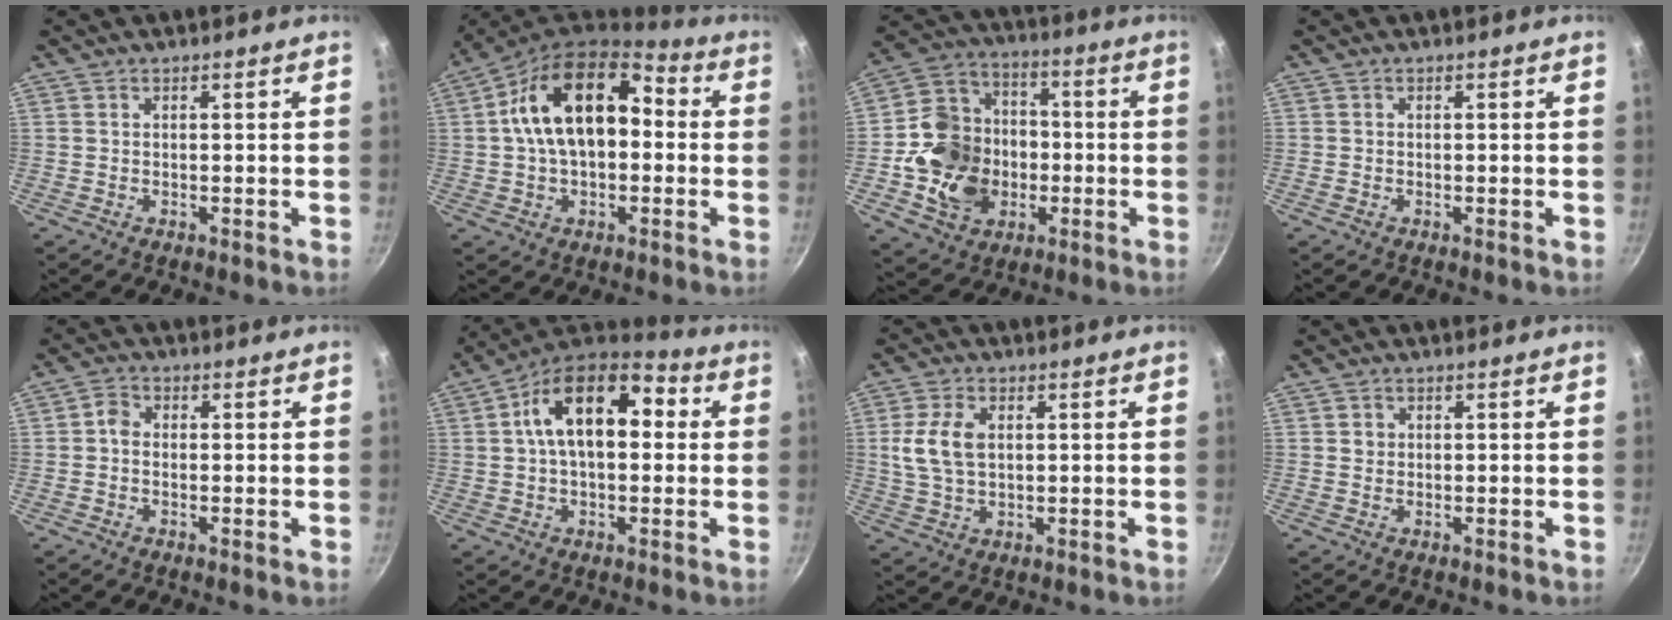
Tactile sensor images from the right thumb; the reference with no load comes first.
{"total": 18.2, "force": [1.8, 11.0, 14.4], "torque": [-0.229, 0.041, 0.021]}
{"total": 17.9, "force": [-3.6, 14.4, 10.0], "torque": [-0.145, 0.028, -0.060]}
{"total": 0.6, "force": [-0.2, 0.4, 0.4], "torque": [-0.006, -0.001, -0.005]}
{"total": 2.8, "force": [-0.1, 2.0, 2.0], "torque": [-0.027, 0.003, -0.012]}
{"total": 16.7, "force": [2.9, 9.6, 13.3], "torque": [-0.198, 0.036, 0.037]}
{"total": 7.7, "force": [1.2, 4.8, 5.9], "torque": [-0.124, 0.003, 0.028]}
{"total": 1.3, "force": [0.3, 1.2, 0.4], "torque": [-0.001, 0.001, 0.004]}